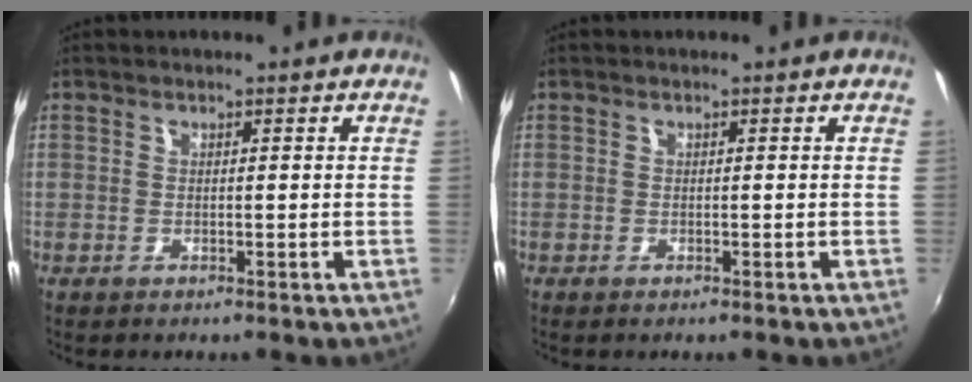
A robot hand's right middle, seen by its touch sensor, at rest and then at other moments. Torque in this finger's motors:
{"motor_torque": [0.35, -0.23, 0.17, 0.01]}